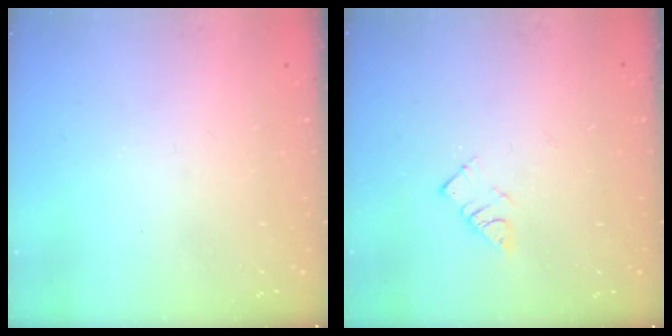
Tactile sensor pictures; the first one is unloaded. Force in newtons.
{"total": 4.6, "press": 4.6, "slide": 0.1}